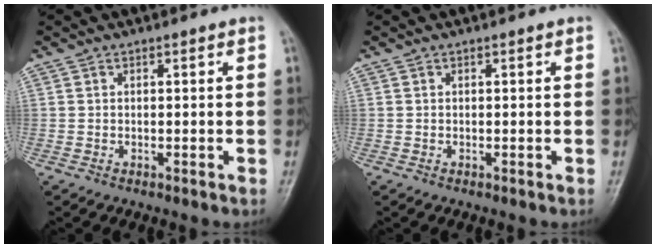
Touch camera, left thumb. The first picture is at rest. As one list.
[{"total": 0.0}]